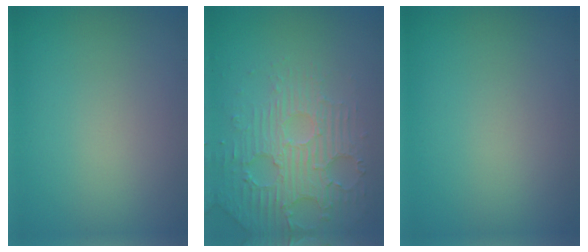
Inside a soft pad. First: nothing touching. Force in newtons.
{"total": 4.7, "press": 3.7, "slide": 2.8}
{"total": 0.0}